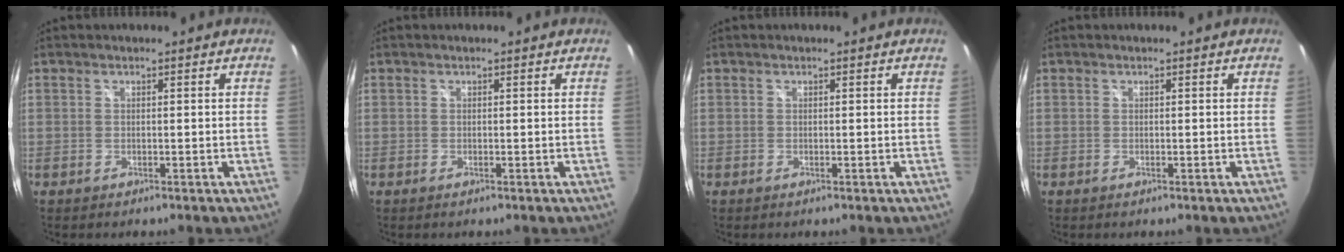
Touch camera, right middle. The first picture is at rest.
{"total": 0.0}
{"total": 0.0}
{"total": 0.0}